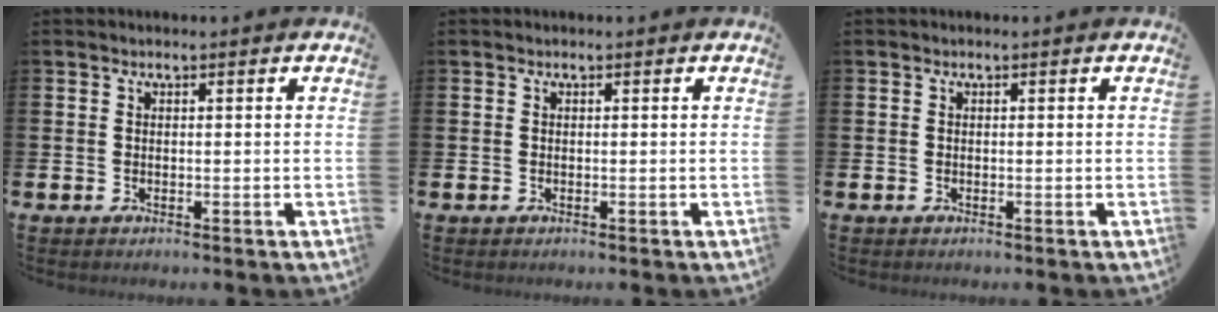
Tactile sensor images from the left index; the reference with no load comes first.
{"total": 0.0}
{"total": 0.0}